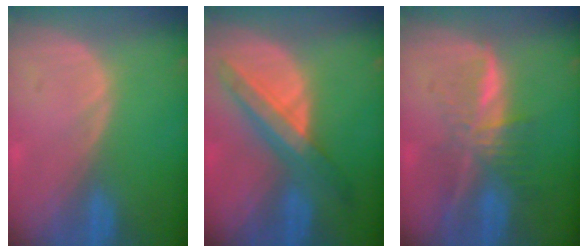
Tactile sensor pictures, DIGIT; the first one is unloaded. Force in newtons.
{"total": 7.2, "press": 6.8, "slide": 2.4}
{"total": 7.4, "press": 6.2, "slide": 3.9}